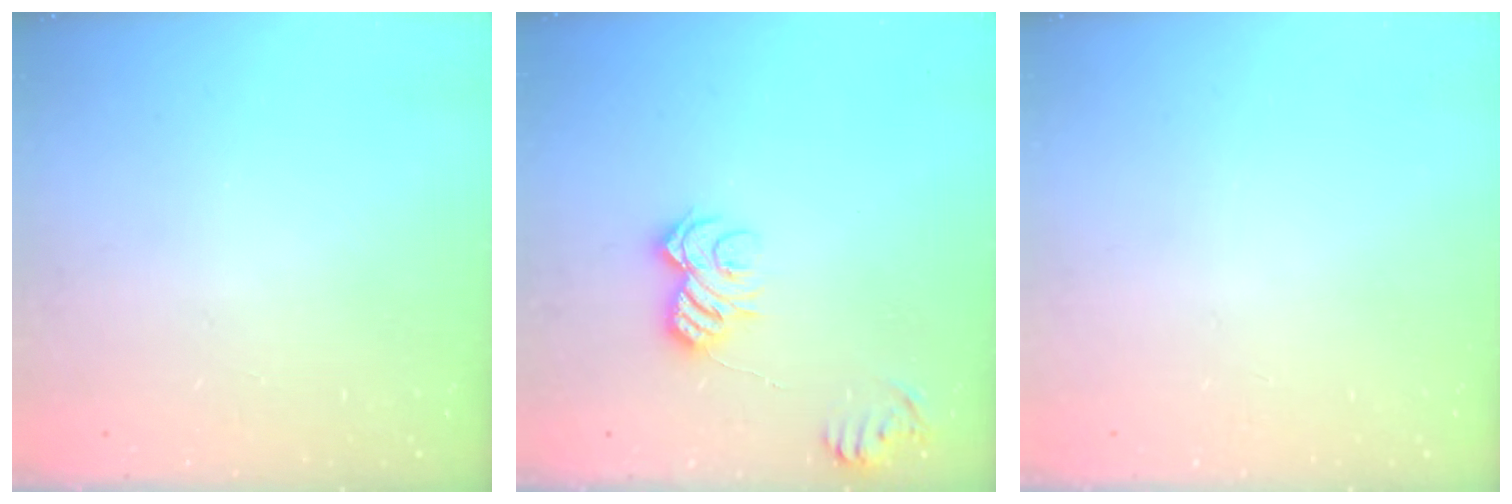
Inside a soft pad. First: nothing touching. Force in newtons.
{"total": 8.6, "press": 8.6, "slide": 0.0}
{"total": 0.0}